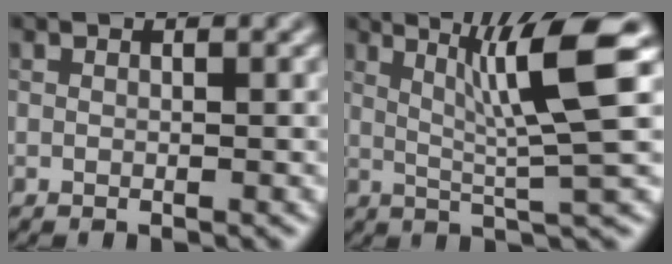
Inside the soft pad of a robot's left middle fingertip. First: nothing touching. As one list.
[{"total": 7.7, "force": [2.5, 0.9, 7.2], "torque": [-0.119, 0.010, 0.043]}]